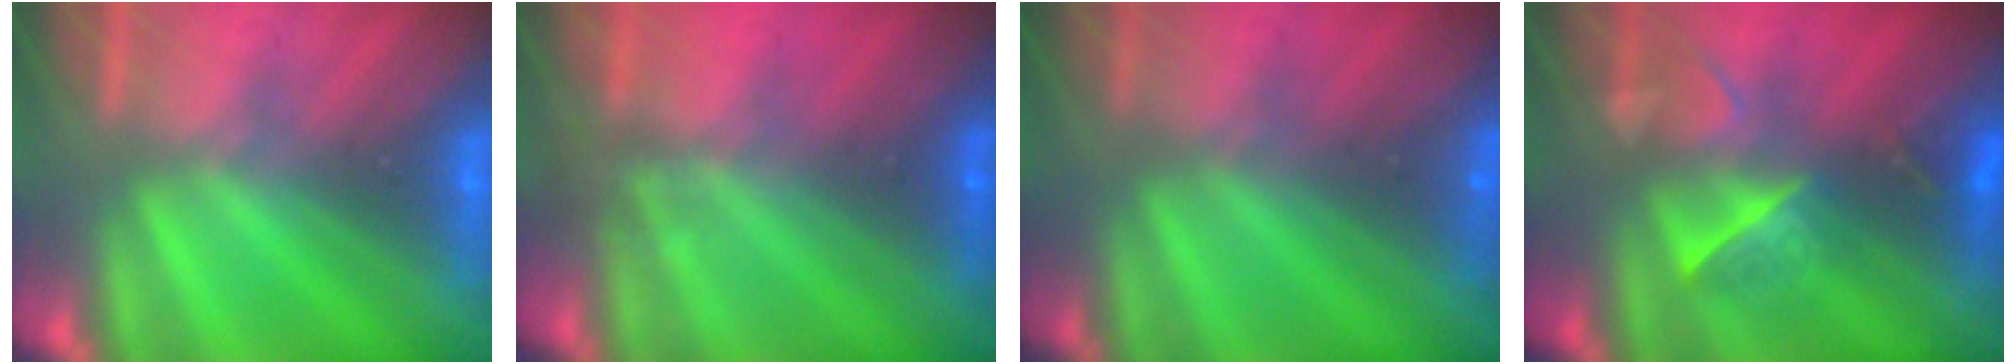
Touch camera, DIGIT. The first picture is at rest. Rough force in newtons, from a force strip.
{"total": 1.1}
{"total": 1.4}
{"total": 2.6}